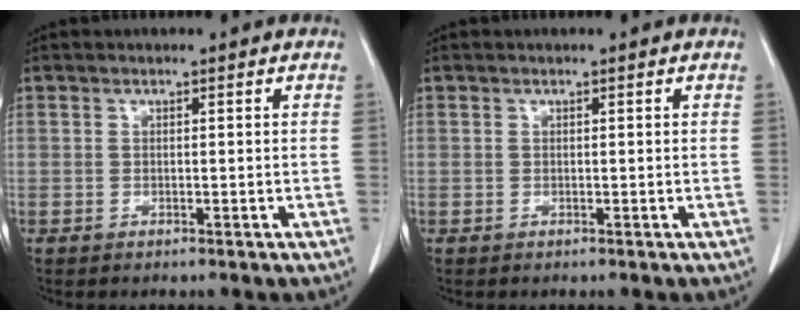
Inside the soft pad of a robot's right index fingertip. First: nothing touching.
{"total": 0.0}